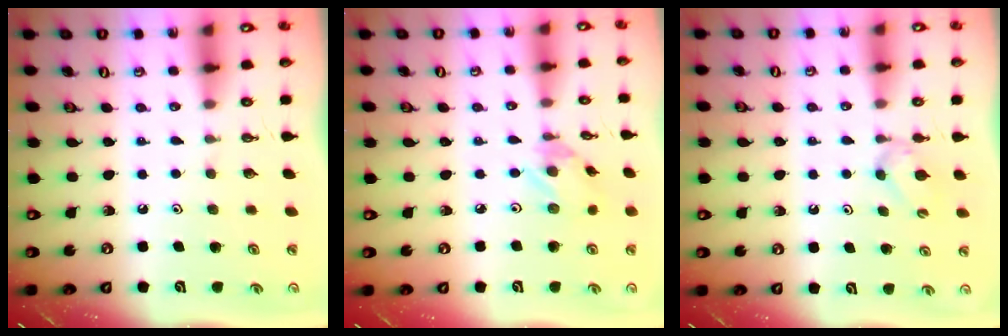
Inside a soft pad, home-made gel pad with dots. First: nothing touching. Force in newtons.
{"total": 2.7, "press": 2.7, "slide": 0.1}
{"total": 3.8, "press": 3.7, "slide": 0.7}